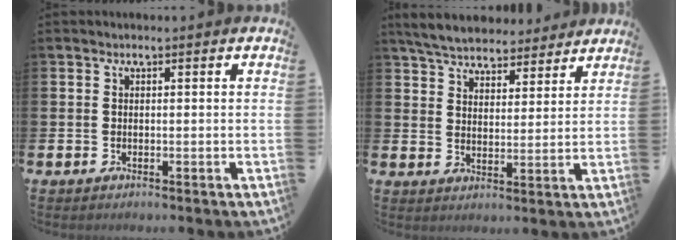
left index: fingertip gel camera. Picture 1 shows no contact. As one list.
[{"total": 6.1, "force": [5.9, 1.5, 0.9], "torque": [-0.041, -0.029, 0.105]}]